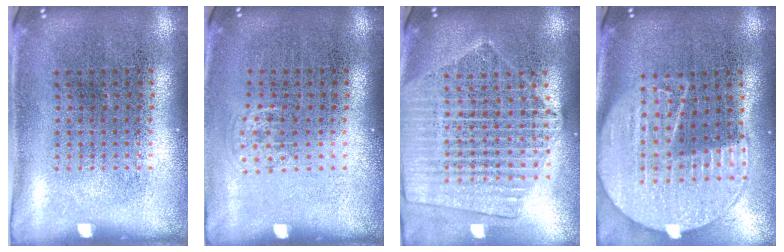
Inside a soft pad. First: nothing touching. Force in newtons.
{"total": 0.6, "press": 0.5, "slide": 0.3}
{"total": 2.1, "press": 1.9, "slide": 0.9}
{"total": 2.1, "press": 1.9, "slide": 1.0}